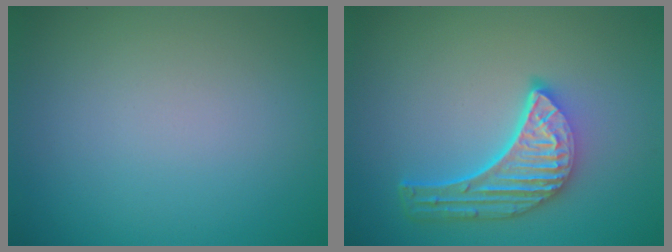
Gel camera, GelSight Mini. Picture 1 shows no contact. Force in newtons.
{"total": 5.4, "press": 4.1, "slide": 3.5}